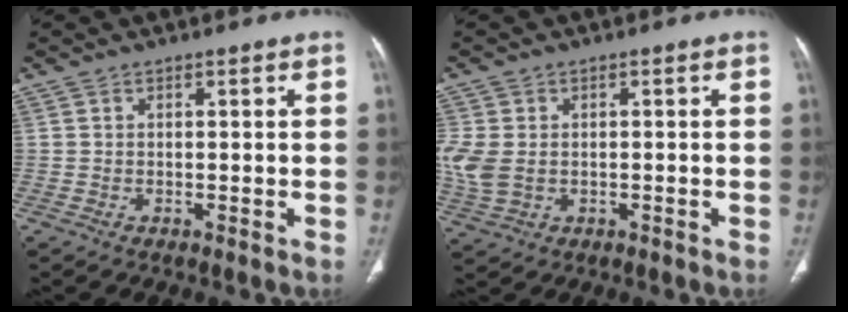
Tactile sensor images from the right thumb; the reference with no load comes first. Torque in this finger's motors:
{"motor_torque": [2.06, 2.44, 1.90, -0.01, 0.24]}